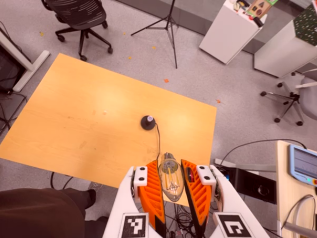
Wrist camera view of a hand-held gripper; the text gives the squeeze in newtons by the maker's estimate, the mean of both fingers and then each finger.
{"total": 14.3, "left": 15.7, "right": 12.8}